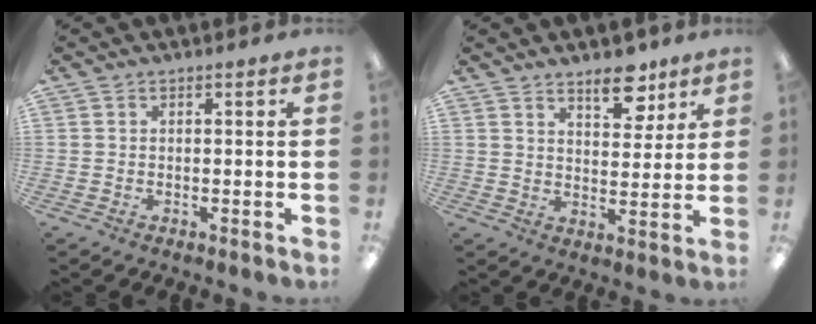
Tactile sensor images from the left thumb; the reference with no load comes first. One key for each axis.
{"total": 9.0, "fx": 6.5, "fy": 4.2, "fz": 4.5, "tx": -0.034, "ty": -0.044, "tz": 0.107}